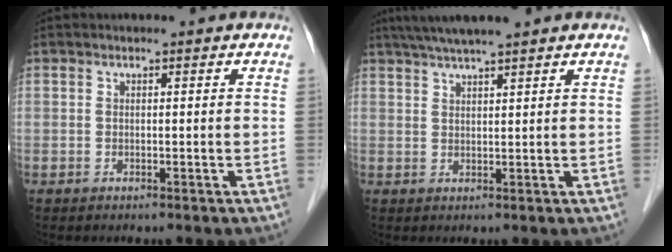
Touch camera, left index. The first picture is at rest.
{"total": 6.7, "force": [5.5, -0.3, 3.8], "torque": [-0.063, 0.029, 0.089]}